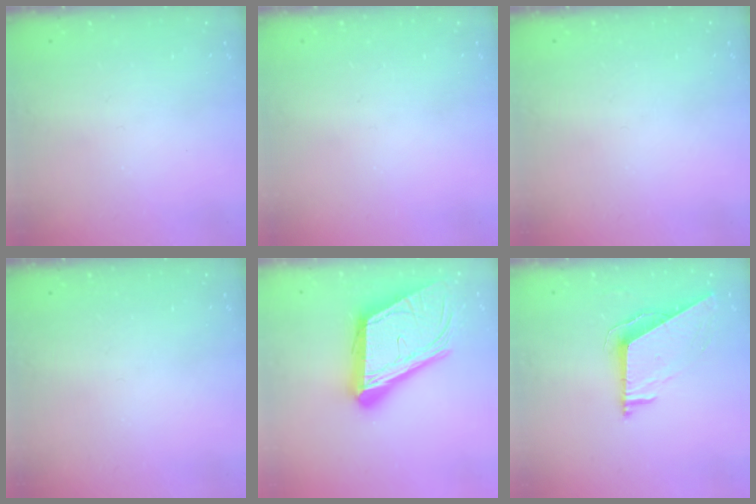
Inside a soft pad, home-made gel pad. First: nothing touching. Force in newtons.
{"total": 0.0}
{"total": 0.0}
{"total": 0.0}
{"total": 24.2, "press": 23.8, "slide": 4.4}
{"total": 7.5, "press": 7.5, "slide": 0.1}